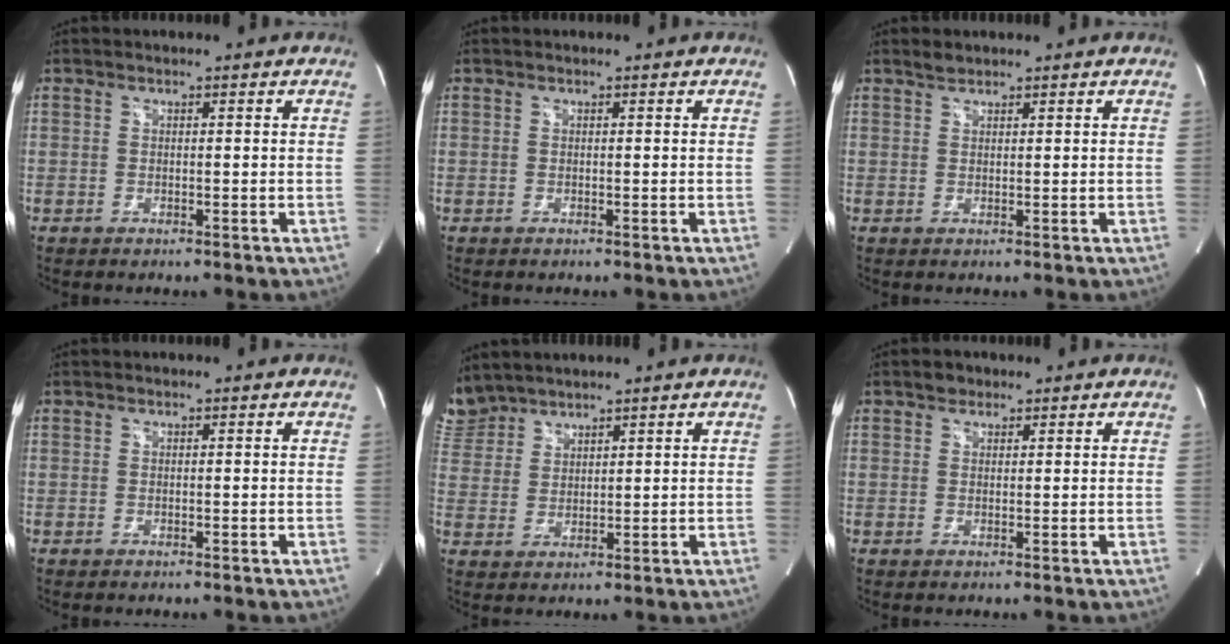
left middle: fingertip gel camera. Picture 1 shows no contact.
{"total": 0.0}
{"total": 1.3, "force": [1.2, 0.3, 0.3], "torque": [-0.011, 0.004, 0.025]}
{"total": 0.0}
{"total": 6.4, "force": [6.1, 2.0, 0.2], "torque": [-0.017, 0.014, 0.137]}
{"total": 1.6, "force": [1.2, 1.0, 0.3], "torque": [-0.007, 0.004, 0.017]}